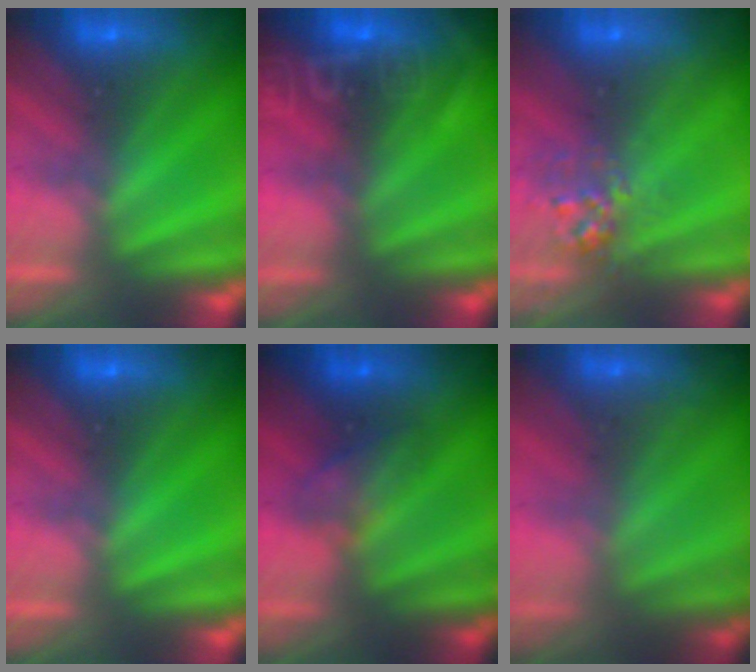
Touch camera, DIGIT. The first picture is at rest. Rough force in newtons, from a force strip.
{"total": 9.3}
{"total": 2.7}
{"total": 0.0}
{"total": 2.3}
{"total": 1.7}